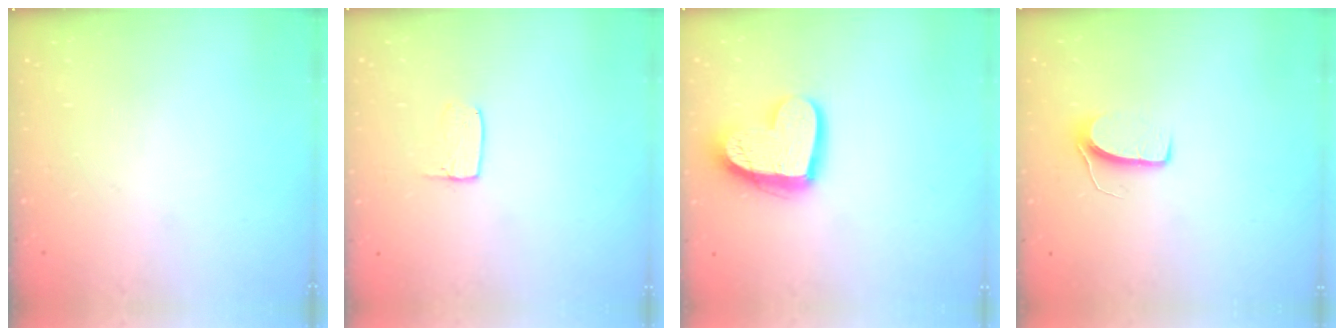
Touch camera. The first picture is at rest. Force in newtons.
{"total": 3.6, "press": 3.5, "slide": 0.2}
{"total": 15.9, "press": 15.8, "slide": 1.4}
{"total": 6.8, "press": 6.7, "slide": 0.5}